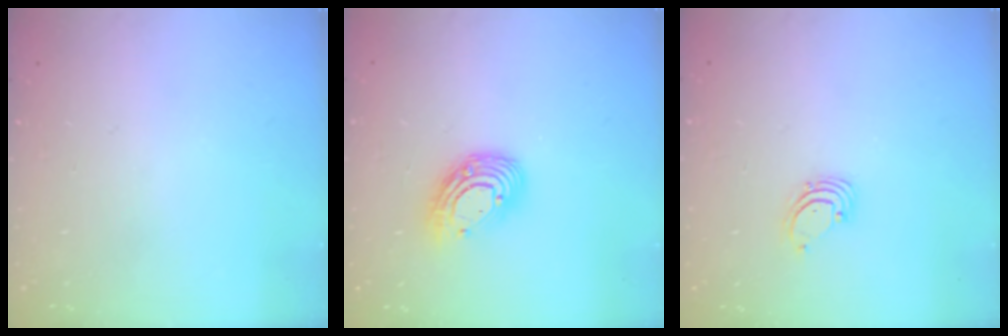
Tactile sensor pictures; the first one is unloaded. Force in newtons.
{"total": 11.6, "press": 11.5, "slide": 1.1}
{"total": 1.5, "press": 1.5, "slide": 0.1}